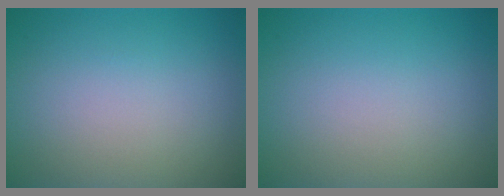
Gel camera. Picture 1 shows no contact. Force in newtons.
{"total": 0.0}